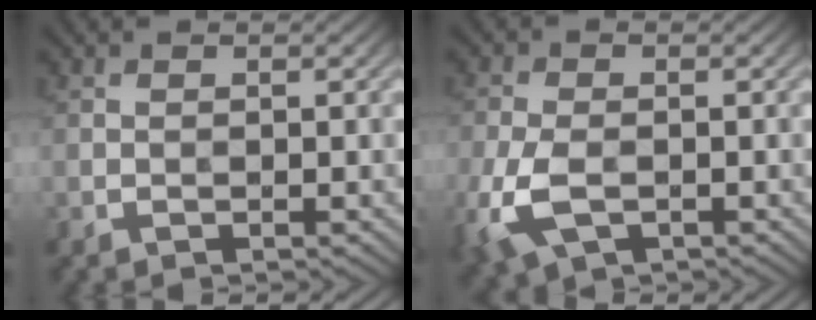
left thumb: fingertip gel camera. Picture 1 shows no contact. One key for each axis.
{"total": 7.7, "fx": -2.9, "fy": 4.5, "fz": 5.6, "tx": -0.149, "ty": -0.018, "tz": -0.061}